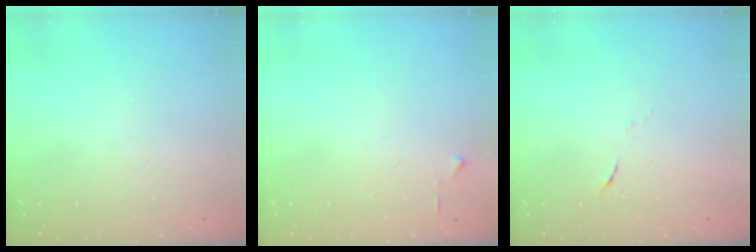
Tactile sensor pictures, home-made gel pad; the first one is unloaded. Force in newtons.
{"total": 3.0, "press": 2.9, "slide": 0.4}
{"total": 5.2, "press": 5.1, "slide": 1.2}